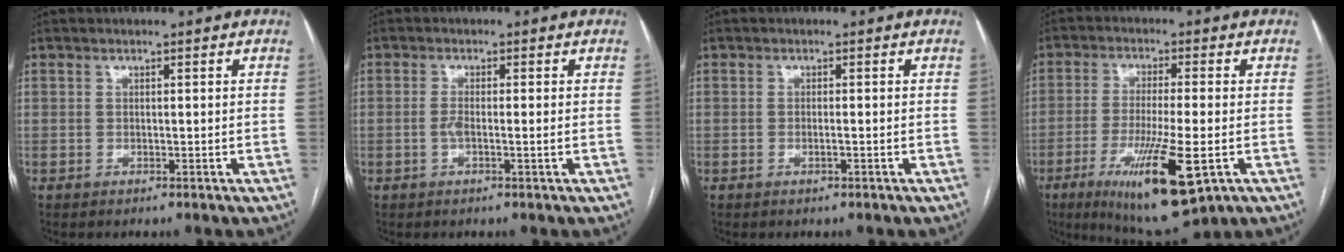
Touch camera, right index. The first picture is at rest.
{"total": 2.2, "force": [-0.4, 0.2, 2.1], "torque": [-0.043, 0.000, -0.009]}
{"total": 0.8, "force": [-0.3, 0.1, 0.8], "torque": [-0.016, -0.001, -0.003]}
{"total": 13.8, "force": [-5.3, 1.8, 12.6], "torque": [-0.228, -0.037, -0.083]}